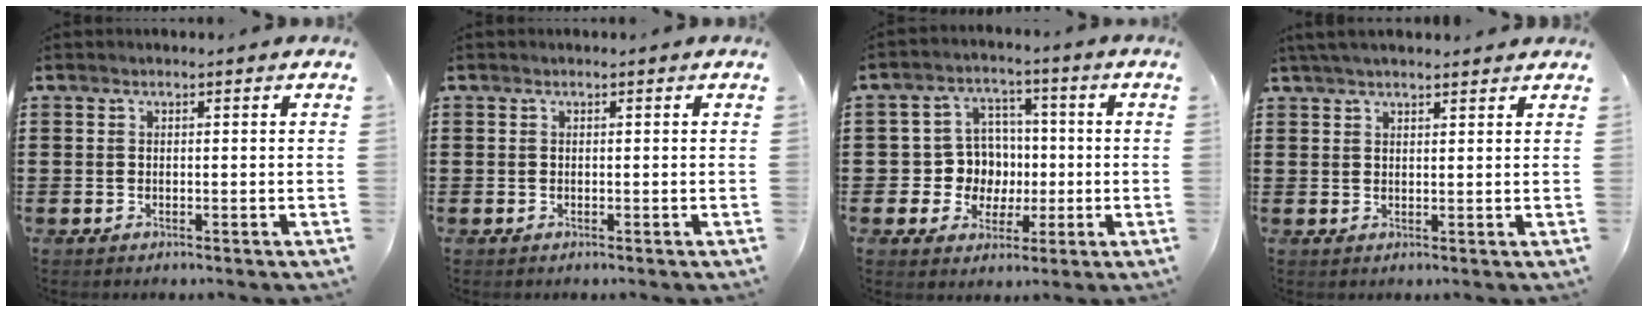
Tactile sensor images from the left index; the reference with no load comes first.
{"total": 0.0}
{"total": 7.3, "force": [0.0, 7.1, 1.8], "torque": [-0.056, 0.015, 0.004]}
{"total": 2.8, "force": [2.4, 0.4, 1.4], "torque": [-0.031, 0.005, 0.045]}